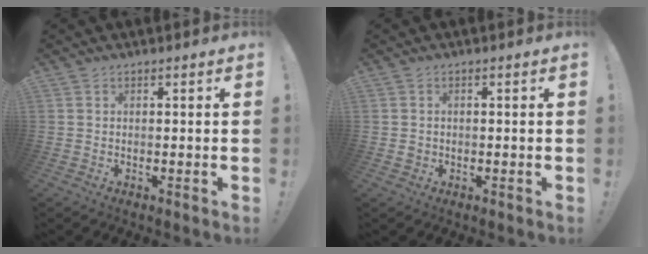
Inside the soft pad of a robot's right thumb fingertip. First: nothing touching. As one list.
[{"total": 1.1, "force": [-0.2, 1.1, 0.3], "torque": [-0.003, 0.002, -0.004]}]